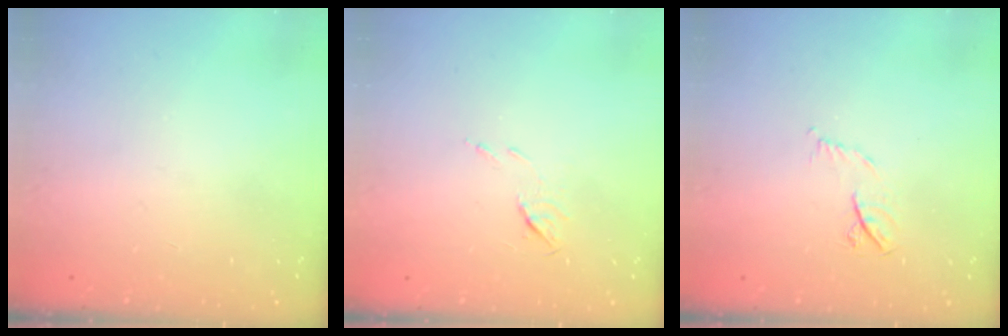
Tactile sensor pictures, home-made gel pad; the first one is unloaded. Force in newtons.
{"total": 5.1, "press": 5.0, "slide": 0.8}
{"total": 5.2, "press": 5.1, "slide": 0.8}